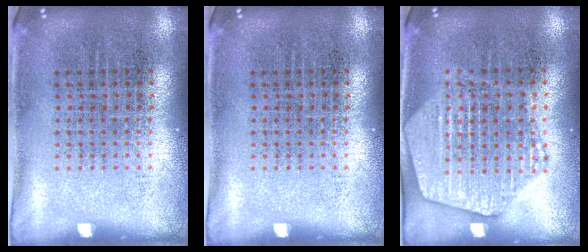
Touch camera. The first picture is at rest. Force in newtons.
{"total": 0.0}
{"total": 1.6, "press": 1.6, "slide": 0.2}